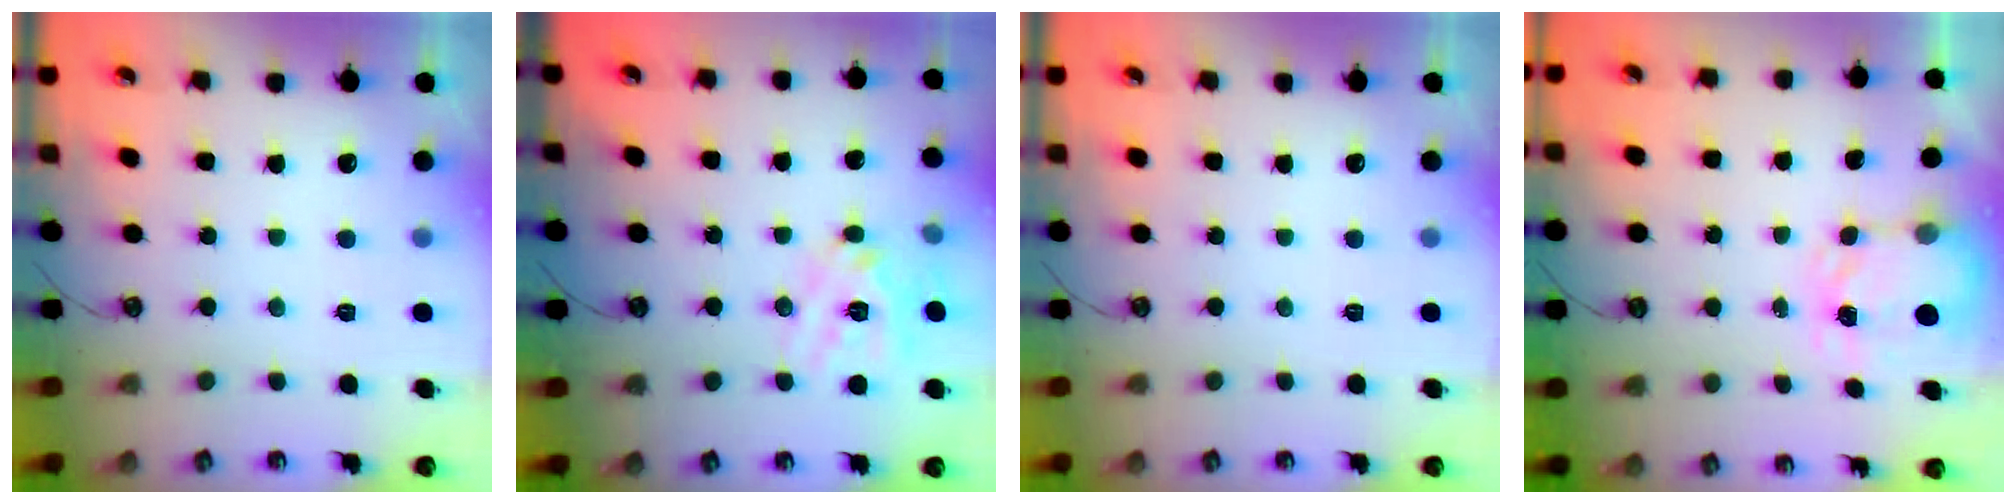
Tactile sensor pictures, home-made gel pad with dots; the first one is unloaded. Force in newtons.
{"total": 14.3, "press": 14.2, "slide": 1.9}
{"total": 0.0}
{"total": 3.8, "press": 3.8, "slide": 0.5}